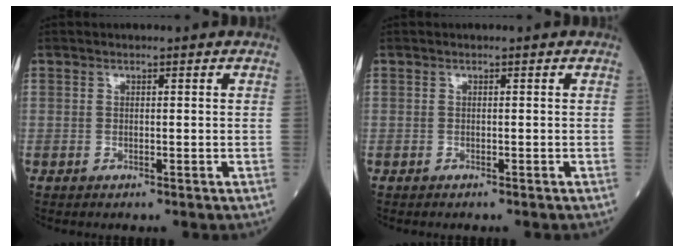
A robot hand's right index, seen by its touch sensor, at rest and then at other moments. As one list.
[{"total": 0.6, "force": [-0.5, 0.0, 0.3], "torque": [-0.003, -0.001, -0.008]}]